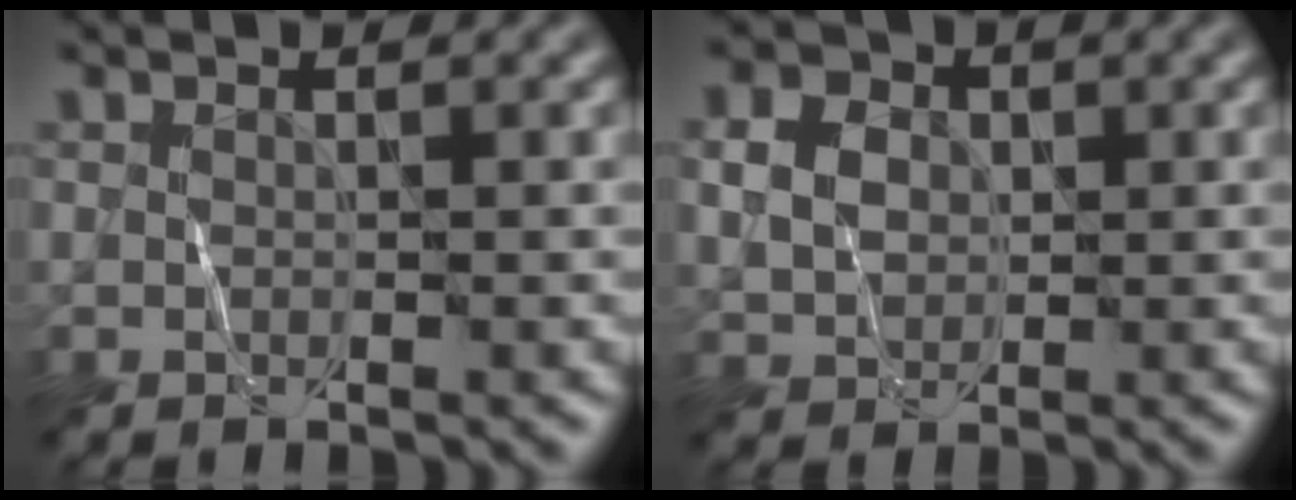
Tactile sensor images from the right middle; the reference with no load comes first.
{"total": 3.1, "force": [0.5, 2.5, 1.8], "torque": [-0.036, 0.000, 0.008]}